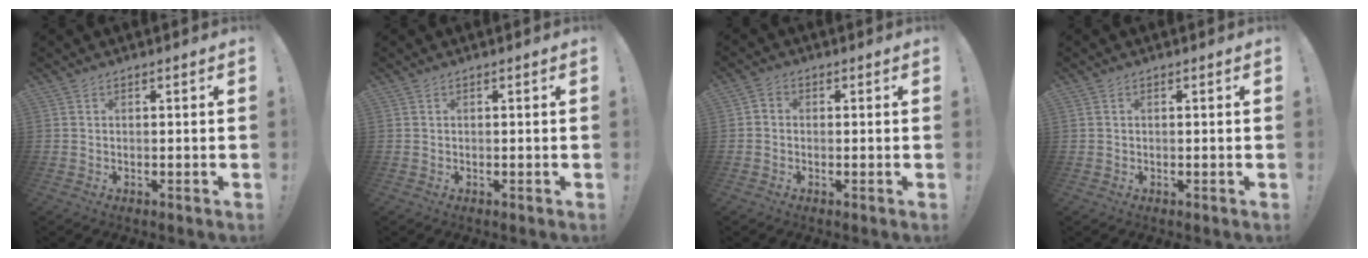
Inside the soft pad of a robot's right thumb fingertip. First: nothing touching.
{"total": 0.0}
{"total": 2.1, "force": [-0.9, 1.6, 1.1], "torque": [-0.020, 0.009, -0.015]}
{"total": 0.7, "force": [0.2, 0.6, 0.2], "torque": [-0.012, 0.007, 0.006]}